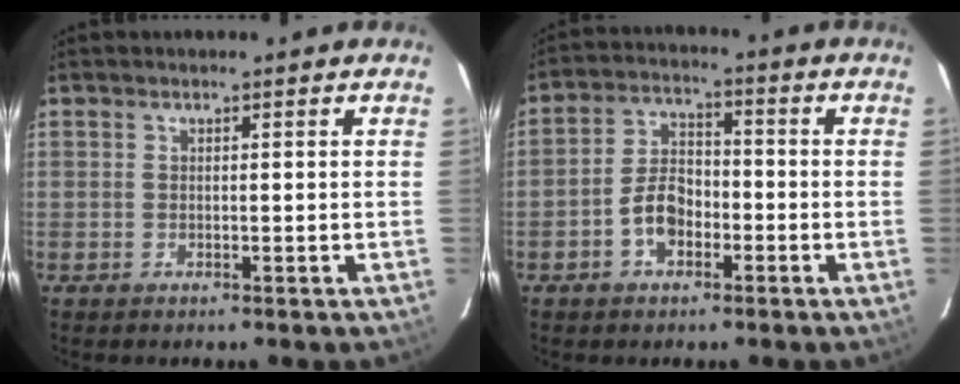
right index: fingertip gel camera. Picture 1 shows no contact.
{"total": 6.7, "force": [-2.9, 4.2, 4.4], "torque": [-0.086, 0.019, -0.048]}